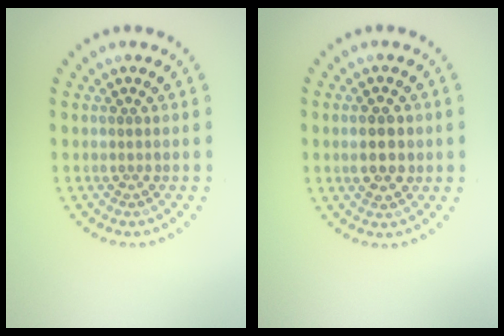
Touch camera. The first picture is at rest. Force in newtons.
{"total": 3.7, "press": 3.7, "slide": 0.2}